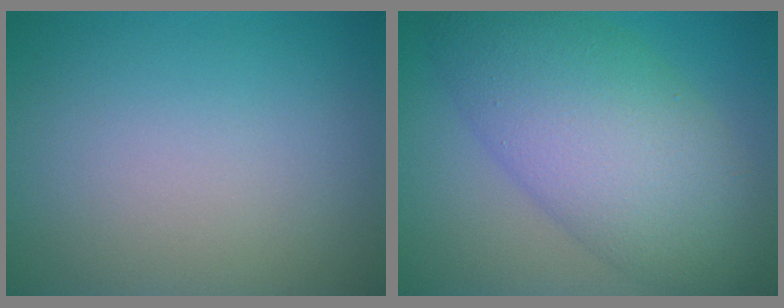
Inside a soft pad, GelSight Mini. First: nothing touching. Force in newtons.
{"total": 10.0, "press": 10.0, "slide": 0.0}